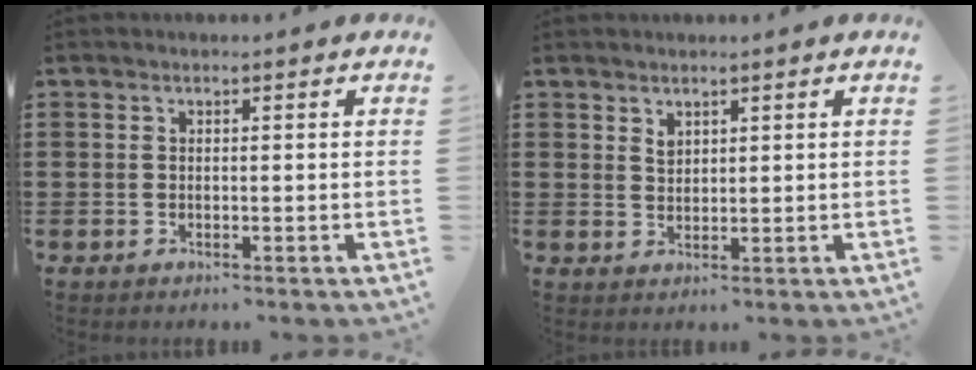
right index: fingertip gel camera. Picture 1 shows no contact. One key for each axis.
{"total": 1.6, "fx": 1.2, "fy": 0.9, "fz": 0.4, "tx": -0.009, "ty": 0.002, "tz": 0.024}